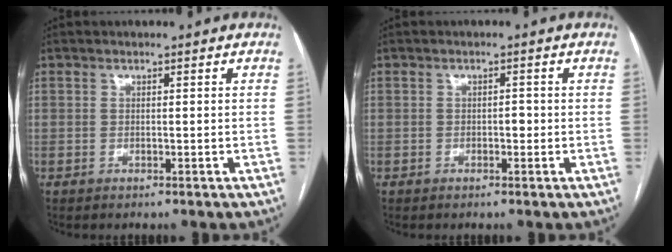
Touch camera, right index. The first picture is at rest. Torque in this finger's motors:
{"motor_torque": [0.17, 0.10, 0.05, 0.02]}